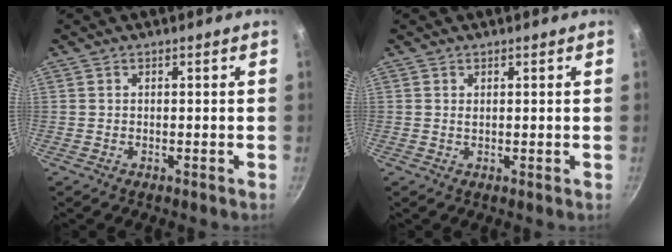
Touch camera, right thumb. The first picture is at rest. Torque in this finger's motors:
{"motor_torque": [0.32, 0.24, -0.17, 0.01, 0.03]}